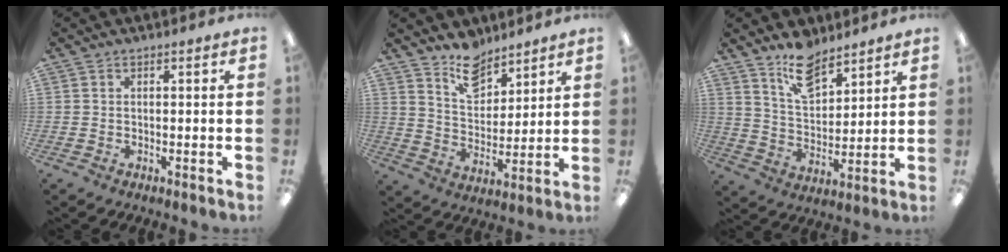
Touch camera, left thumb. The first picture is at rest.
{"total": 10.0, "force": [8.0, 5.3, 3.0], "torque": [-0.047, -0.050, 0.149]}
{"total": 10.5, "force": [8.2, 4.8, 4.6], "torque": [-0.074, -0.045, 0.148]}